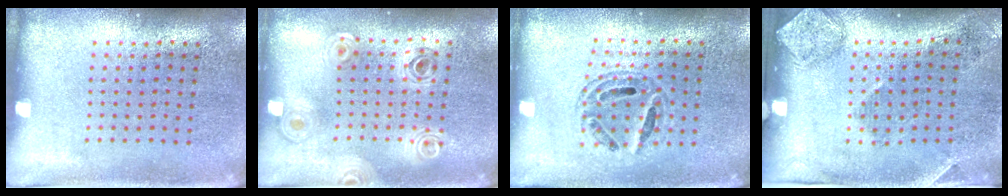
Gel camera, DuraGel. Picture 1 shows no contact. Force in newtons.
{"total": 0.9, "press": 0.9, "slide": 0.1}
{"total": 0.7, "press": 0.7, "slide": 0.1}
{"total": 1.8, "press": 1.1, "slide": 1.4}